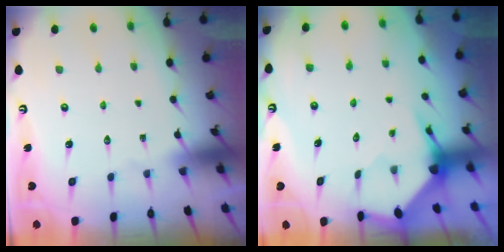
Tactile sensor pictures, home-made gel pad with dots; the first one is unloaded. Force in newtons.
{"total": 3.6, "press": 3.5, "slide": 0.4}